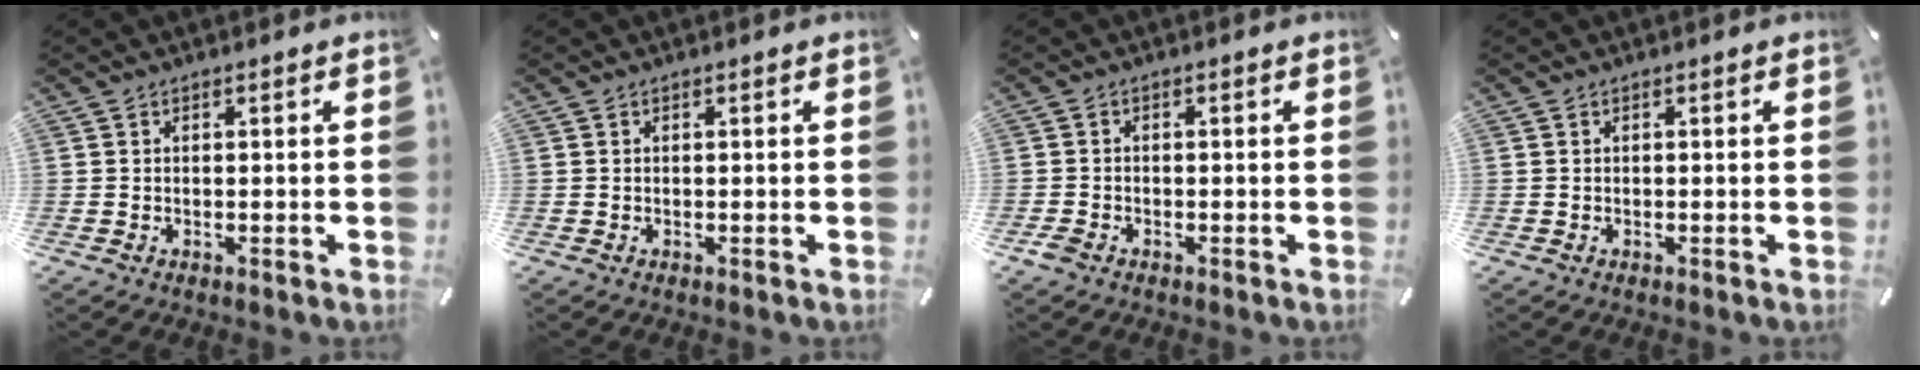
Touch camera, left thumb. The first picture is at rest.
{"total": 0.0}
{"total": 1.7, "force": [-1.1, 1.0, 0.9], "torque": [-0.022, 0.001, -0.023]}
{"total": 0.0}